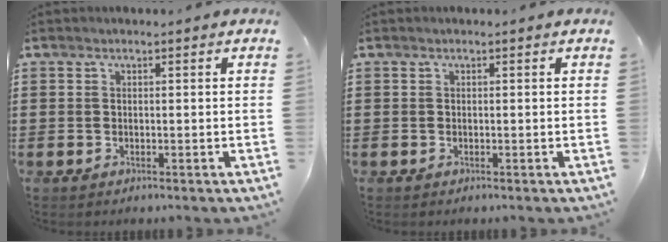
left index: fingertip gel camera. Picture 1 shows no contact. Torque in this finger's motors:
{"motor_torque": [-0.03, -0.03, 0.00, 0.00]}